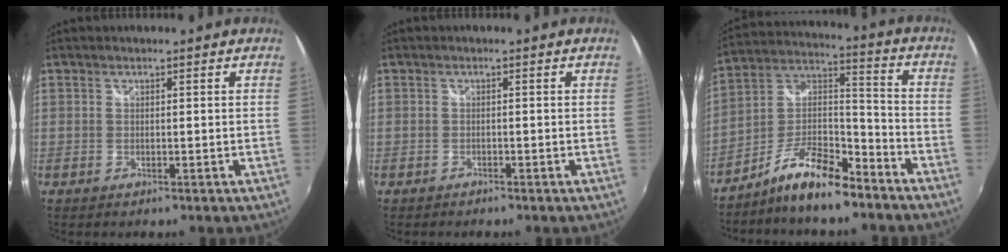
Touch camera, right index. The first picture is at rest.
{"total": 0.9, "force": [-0.8, 0.2, 0.1], "torque": [-0.007, -0.003, -0.015]}
{"total": 12.8, "force": [-9.3, 3.8, 8.0], "torque": [-0.164, 0.024, -0.170]}